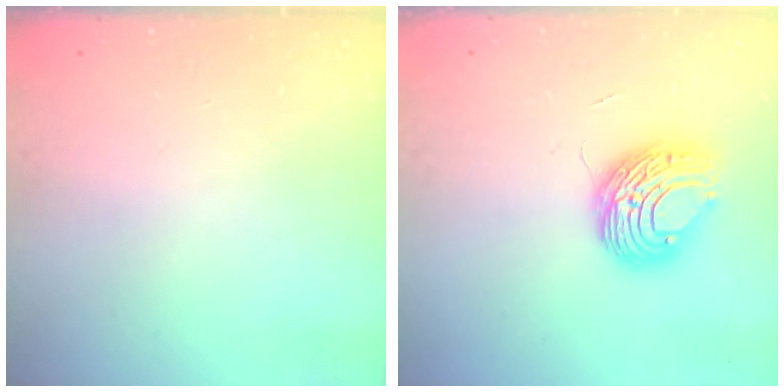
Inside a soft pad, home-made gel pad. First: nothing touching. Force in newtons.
{"total": 9.0, "press": 9.0, "slide": 0.9}